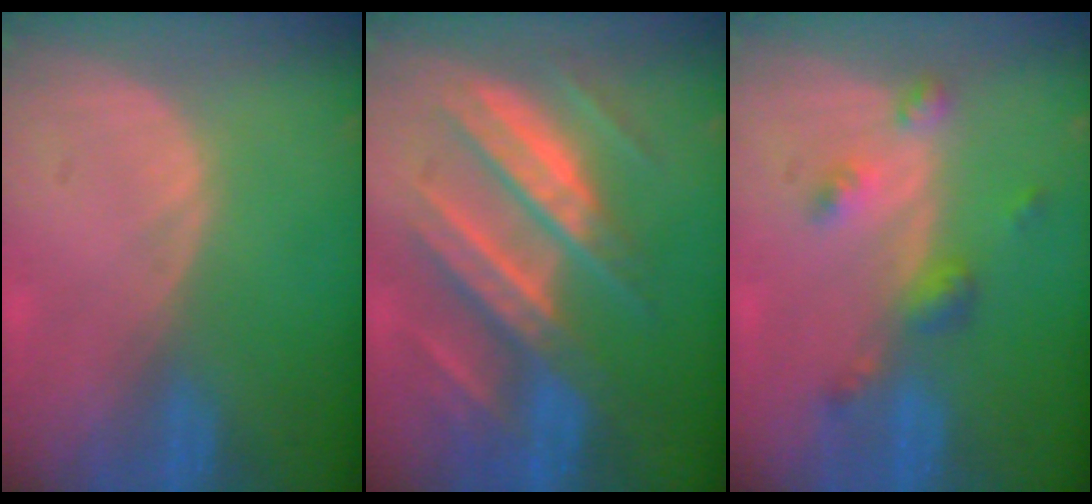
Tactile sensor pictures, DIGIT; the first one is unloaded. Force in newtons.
{"total": 11.2, "press": 11.1, "slide": 1.0}
{"total": 4.7, "press": 4.2, "slide": 2.2}